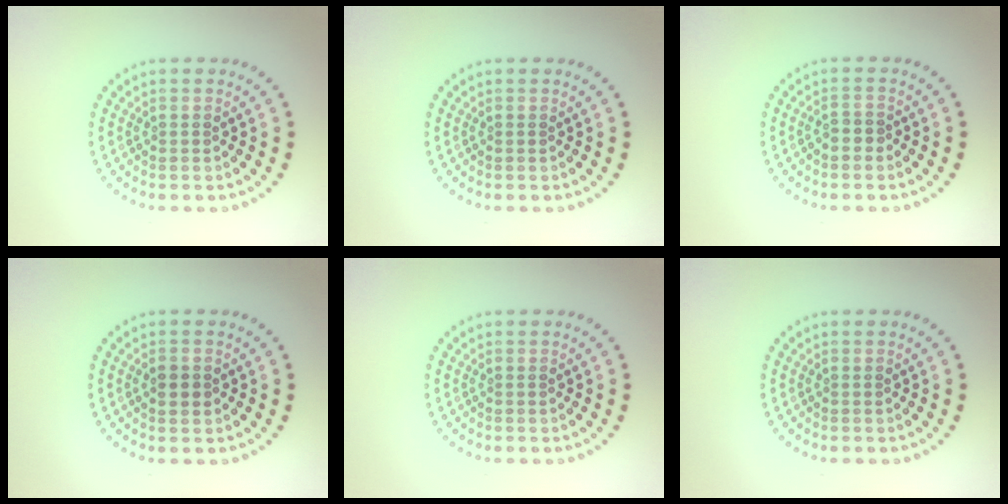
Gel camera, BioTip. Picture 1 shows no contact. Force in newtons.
{"total": 0.0}
{"total": 1.2, "press": 1.1, "slide": 0.5}
{"total": 2.0, "press": 2.0, "slide": 0.0}
{"total": 0.0}
{"total": 0.0}